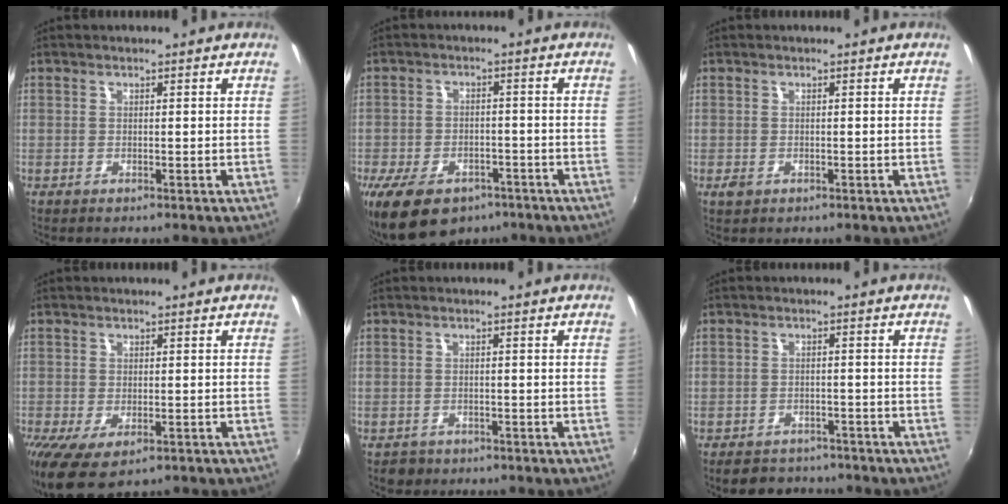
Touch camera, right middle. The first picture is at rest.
{"total": 13.3, "force": [-8.7, 7.5, 6.7], "torque": [-0.157, -0.022, -0.138]}
{"total": 1.5, "force": [-0.7, 1.1, 0.8], "torque": [-0.015, -0.003, -0.014]}
{"total": 7.0, "force": [-3.5, 3.4, 5.0], "torque": [-0.098, -0.035, -0.053]}
{"total": 2.4, "force": [-1.5, 1.9, 0.6], "torque": [-0.016, -0.003, -0.021]}
{"total": 5.7, "force": [-4.8, 2.9, 0.9], "torque": [-0.027, 0.007, -0.071]}